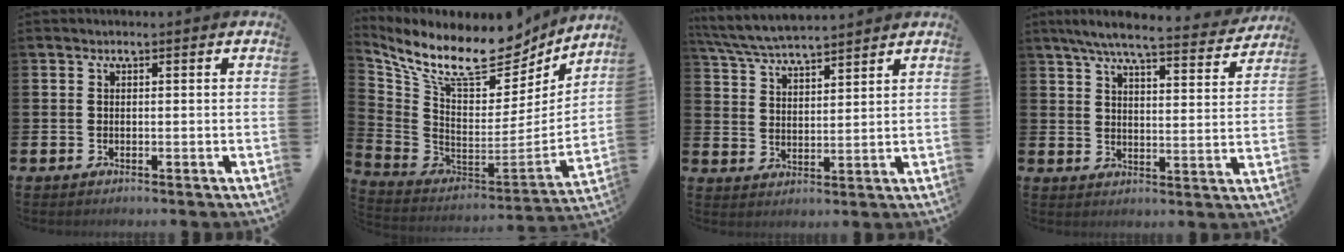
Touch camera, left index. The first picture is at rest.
{"total": 11.4, "force": [8.6, 4.9, 5.6], "torque": [-0.129, -0.064, 0.150]}
{"total": 5.9, "force": [5.8, 0.5, 1.1], "torque": [-0.045, -0.029, 0.105]}
{"total": 6.8, "force": [6.1, 0.6, 3.0], "torque": [-0.065, -0.038, 0.101]}